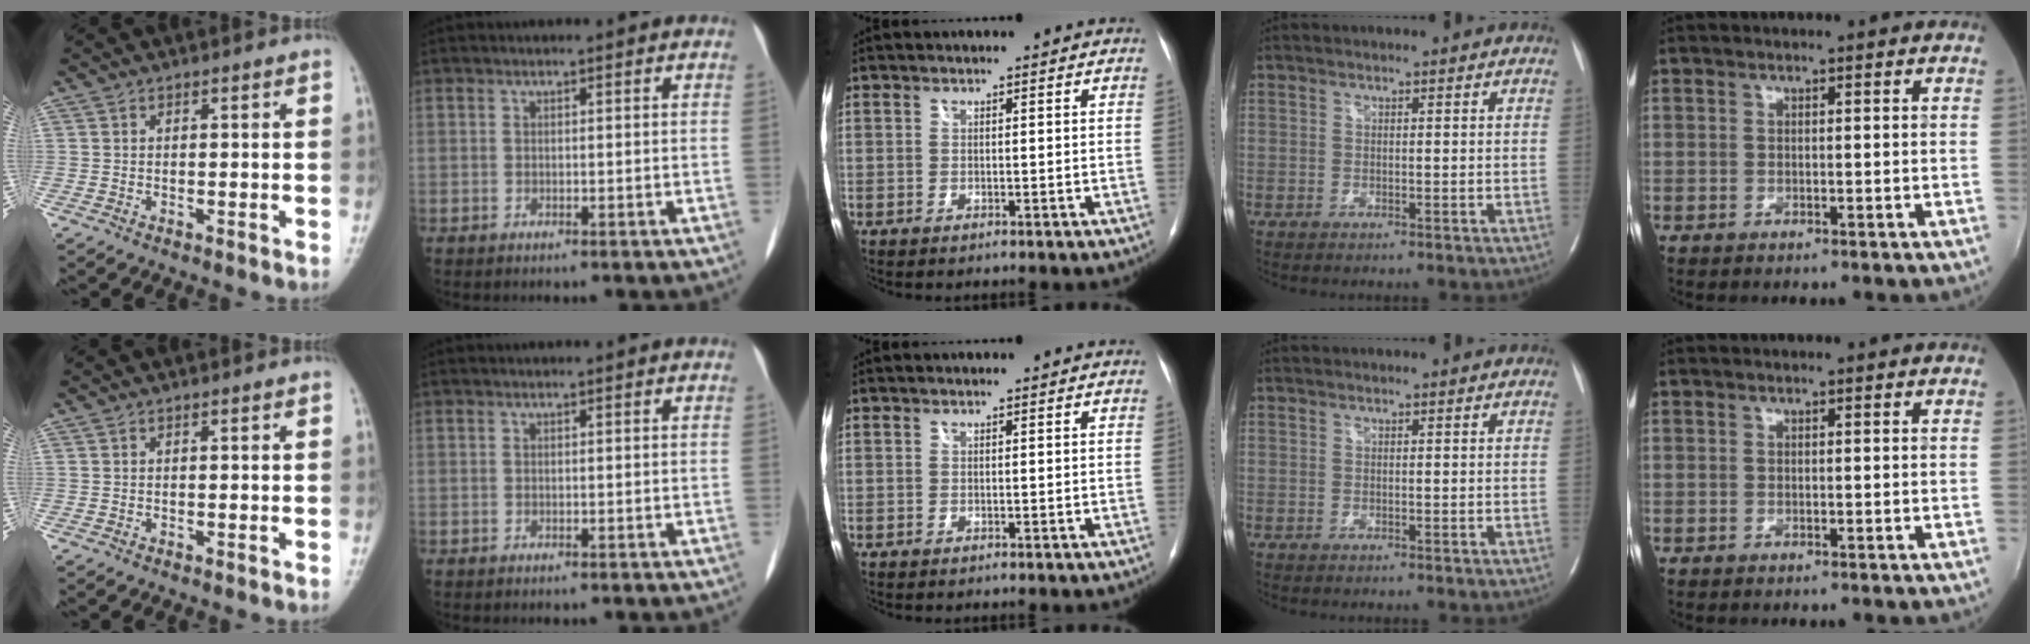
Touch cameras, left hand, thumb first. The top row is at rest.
{}